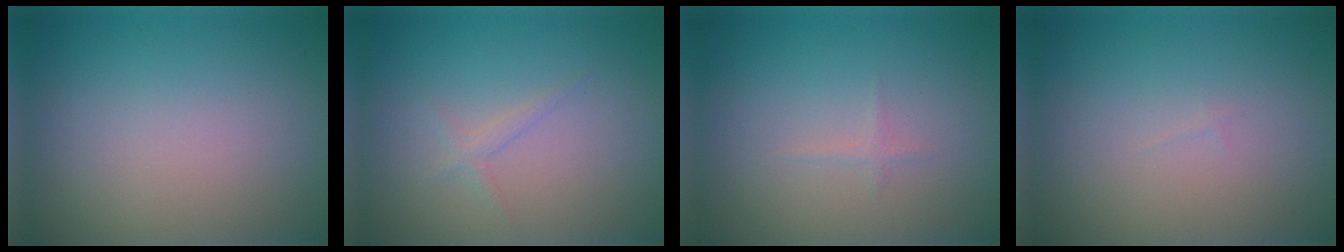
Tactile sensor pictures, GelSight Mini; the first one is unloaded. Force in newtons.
{"total": 0.9, "press": 0.9, "slide": 0.1}
{"total": 0.5, "press": 0.5, "slide": 0.0}
{"total": 0.0}